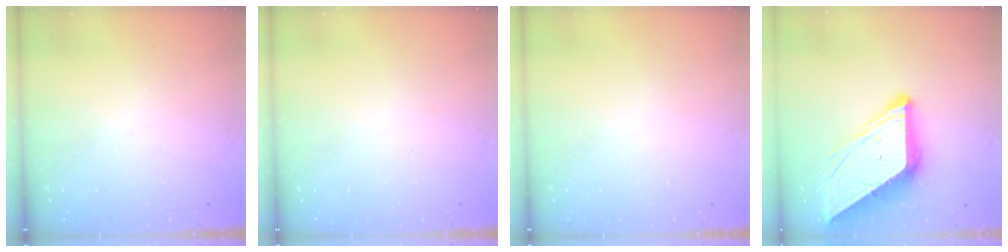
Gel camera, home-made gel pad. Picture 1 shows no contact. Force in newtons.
{"total": 0.0}
{"total": 0.0}
{"total": 10.9, "press": 10.8, "slide": 1.0}